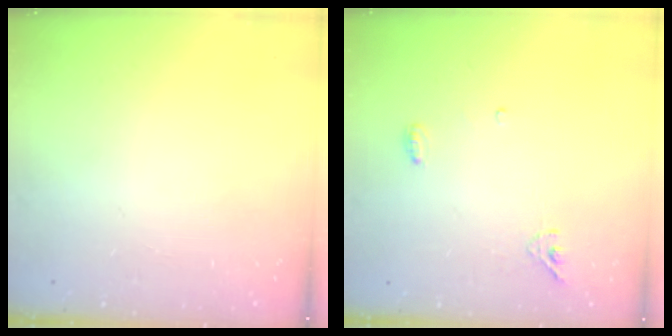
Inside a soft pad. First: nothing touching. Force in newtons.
{"total": 5.1, "press": 5.0, "slide": 1.1}